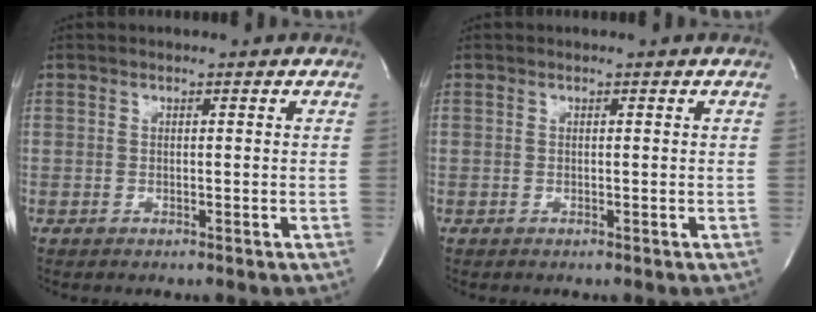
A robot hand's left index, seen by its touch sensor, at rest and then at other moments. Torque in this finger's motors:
{"motor_torque": [-0.02, 0.02, 0.00, 0.00]}